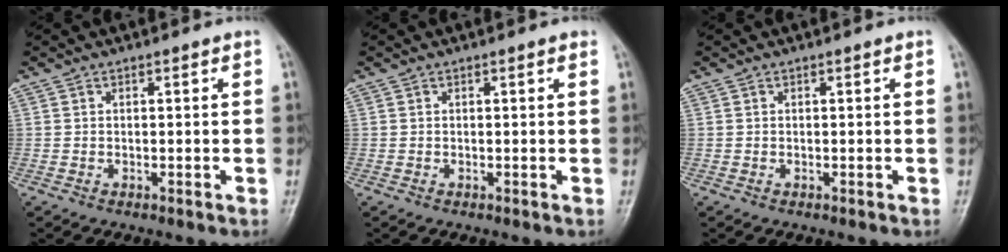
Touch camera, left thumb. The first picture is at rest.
{"total": 0.5, "force": [0.4, 0.1, 0.4], "torque": [-0.006, 0.001, 0.001]}
{"total": 0.0}